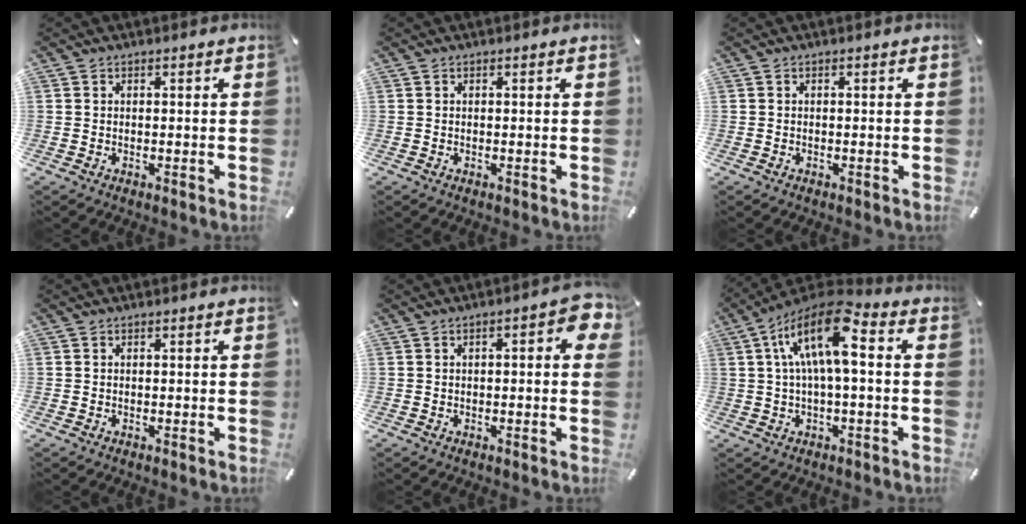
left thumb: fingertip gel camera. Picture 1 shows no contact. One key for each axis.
{"total": 0.0}
{"total": 0.6, "fx": -0.4, "fy": 0.2, "fz": 0.3, "tx": -0.008, "ty": -0.002, "tz": -0.007}
{"total": 0.0}
{"total": 5.4, "fx": 0.5, "fy": 2.1, "fz": 5.0, "tx": -0.058, "ty": -0.002, "tz": 0.006}
{"total": 15.4, "fx": 3.0, "fy": 6.1, "fz": 13.8, "tx": -0.259, "ty": -0.007, "tz": 0.048}